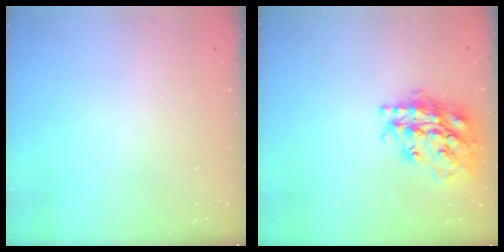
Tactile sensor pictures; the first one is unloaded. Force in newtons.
{"total": 20.3, "press": 20.3, "slide": 1.6}